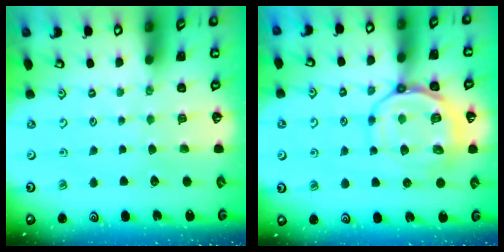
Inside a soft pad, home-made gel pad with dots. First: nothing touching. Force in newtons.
{"total": 13.4, "press": 13.3, "slide": 1.7}